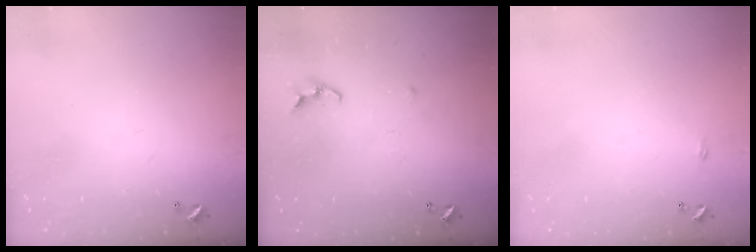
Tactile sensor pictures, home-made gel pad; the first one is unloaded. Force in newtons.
{"total": 6.8, "press": 6.7, "slide": 0.5}
{"total": 2.2, "press": 2.1, "slide": 0.4}